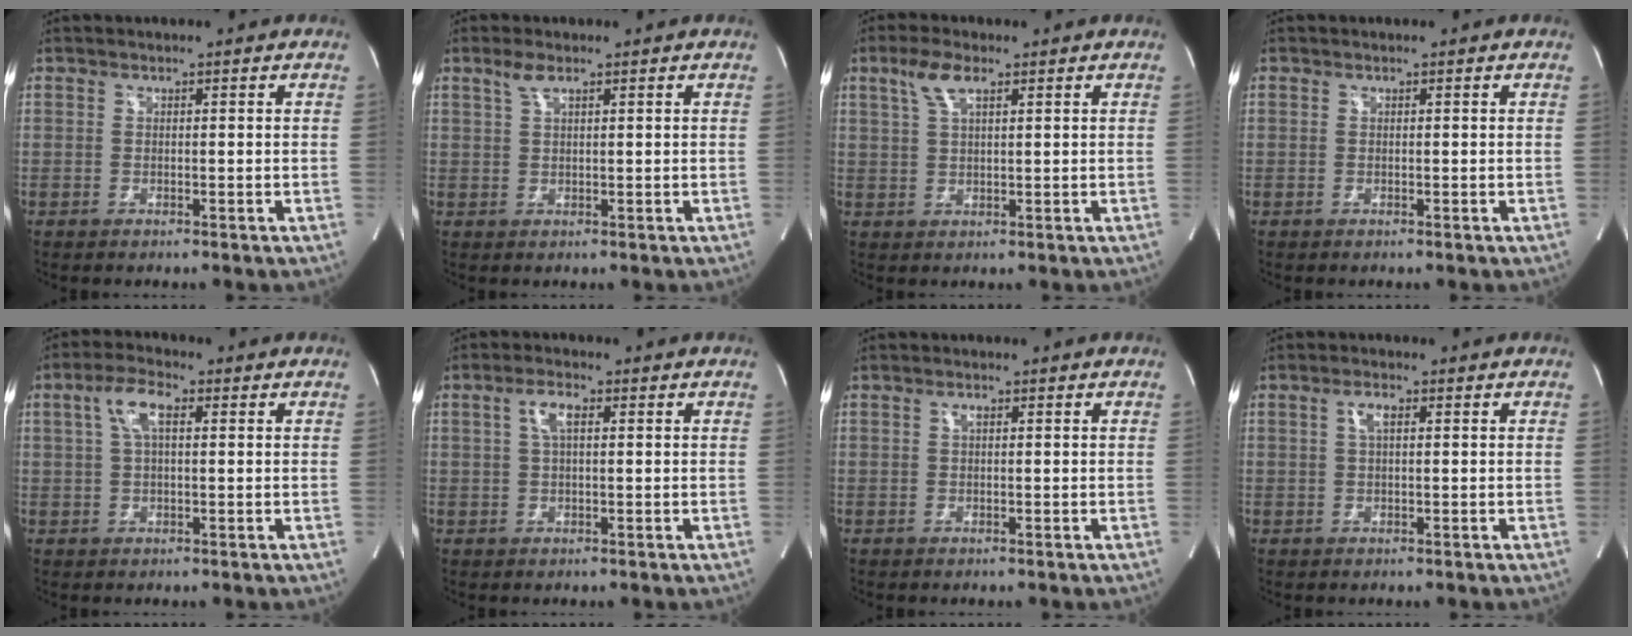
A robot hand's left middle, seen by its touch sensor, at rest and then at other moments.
{"total": 2.2, "force": [1.5, 0.5, 1.6], "torque": [-0.038, 0.007, 0.033]}
{"total": 4.3, "force": [2.5, 1.1, 3.4], "torque": [-0.078, 0.012, 0.053]}
{"total": 0.0}
{"total": 5.2, "force": [1.6, 1.7, 4.7], "torque": [-0.100, 0.018, 0.032]}
{"total": 3.4, "force": [1.0, 1.0, 3.1], "torque": [-0.064, 0.011, 0.019]}
{"total": 0.7, "force": [0.2, 0.2, 0.7], "torque": [-0.013, 0.002, 0.004]}
{"total": 2.1, "force": [0.6, 0.6, 1.9], "torque": [-0.040, 0.006, 0.012]}